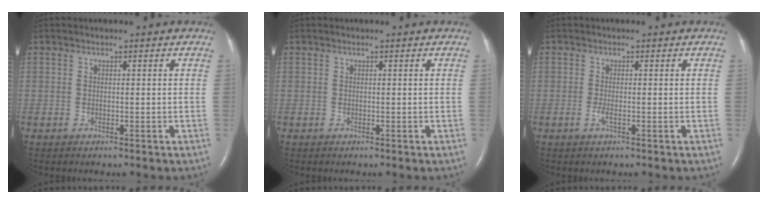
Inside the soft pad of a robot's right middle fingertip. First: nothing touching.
{"total": 0.0}
{"total": 1.1, "force": [-0.4, 0.0, 1.0], "torque": [-0.025, -0.002, -0.008]}